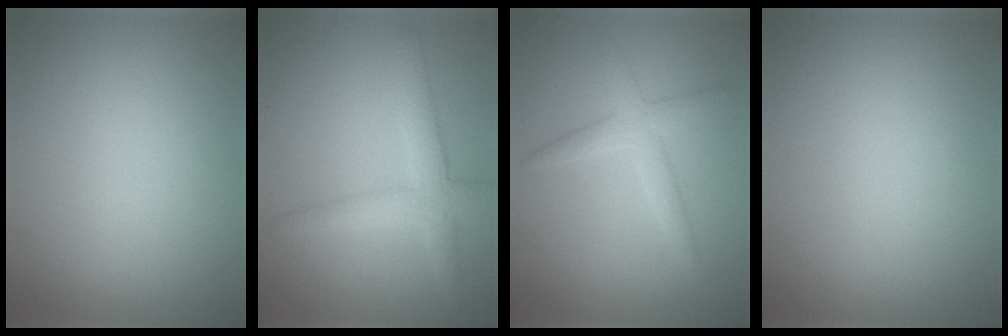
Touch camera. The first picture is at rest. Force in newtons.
{"total": 3.5, "press": 3.5, "slide": 0.1}
{"total": 2.6, "press": 2.6, "slide": 0.2}
{"total": 0.0}